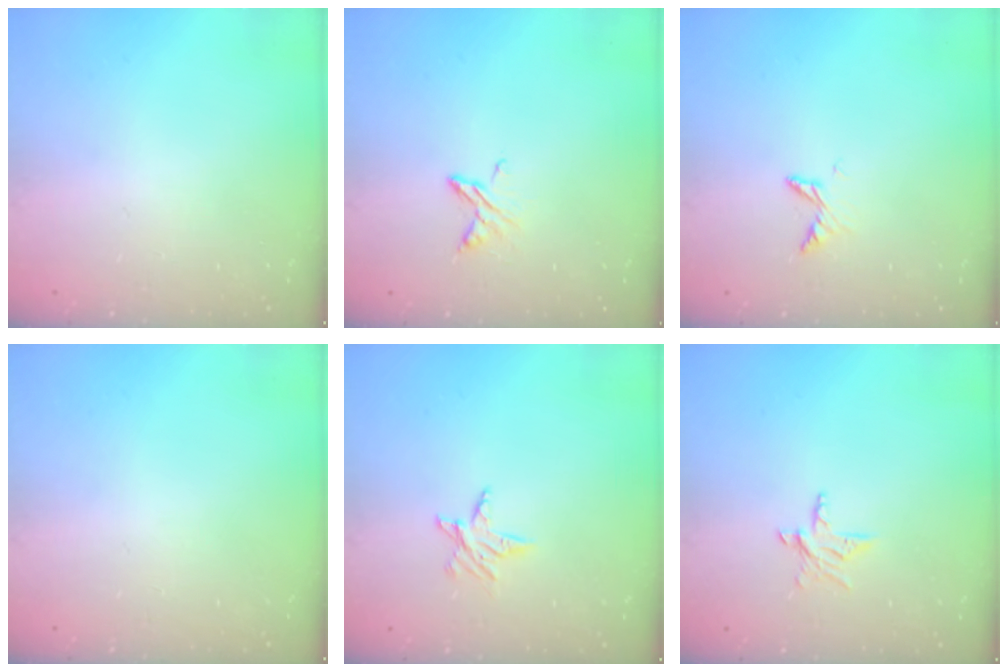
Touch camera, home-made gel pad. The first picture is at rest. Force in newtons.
{"total": 6.4, "press": 6.3, "slide": 0.7}
{"total": 5.6, "press": 5.6, "slide": 0.4}
{"total": 0.0}
{"total": 5.1, "press": 5.1, "slide": 0.5}
{"total": 4.8, "press": 4.8, "slide": 0.4}